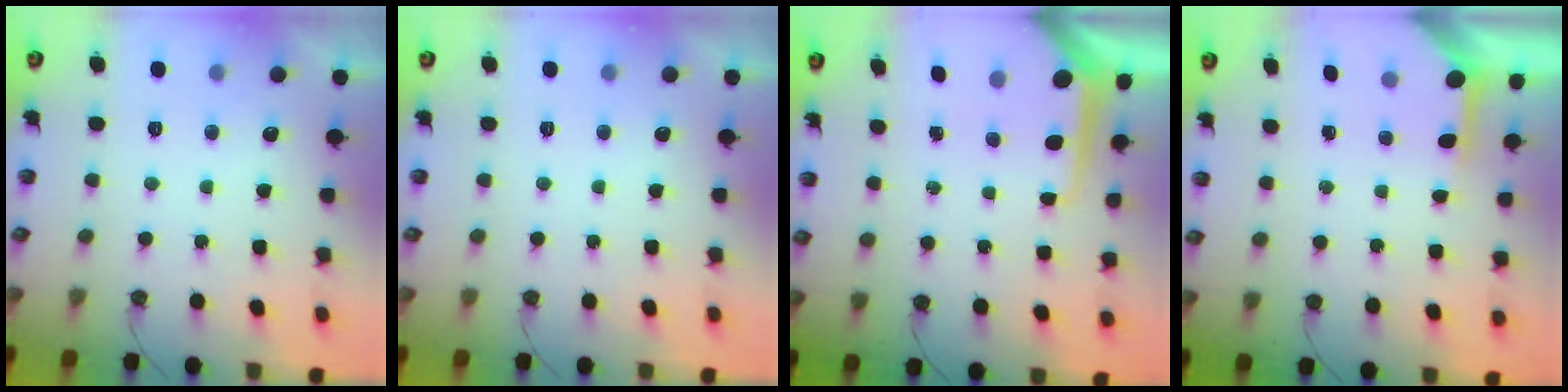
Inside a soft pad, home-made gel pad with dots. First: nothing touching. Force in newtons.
{"total": 0.0}
{"total": 8.3, "press": 8.3, "slide": 0.7}
{"total": 4.0, "press": 4.0, "slide": 0.5}